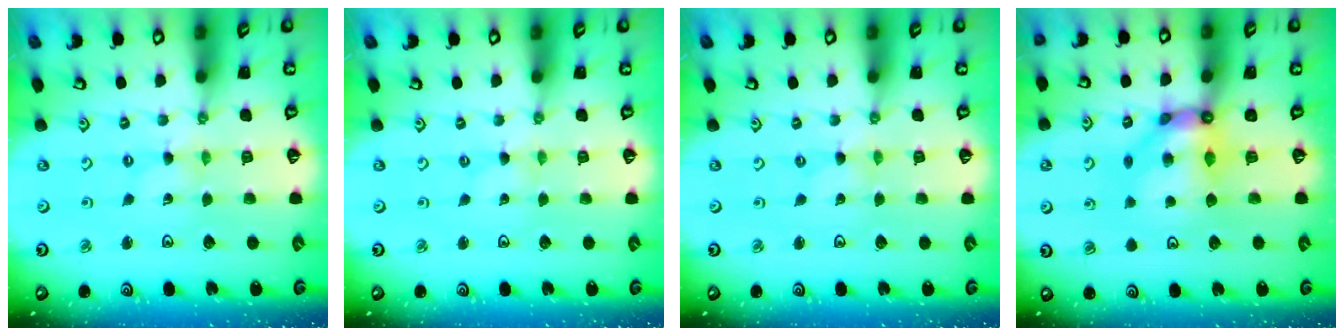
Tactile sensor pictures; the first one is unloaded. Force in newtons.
{"total": 0.0}
{"total": 0.0}
{"total": 10.6, "press": 10.6, "slide": 1.1}